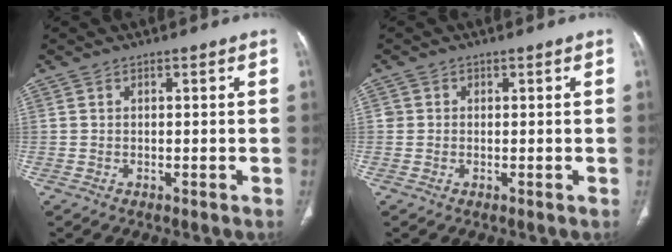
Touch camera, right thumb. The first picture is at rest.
{"total": 1.2, "force": [0.1, 1.2, 0.0], "torque": [0.009, 0.004, 0.001]}